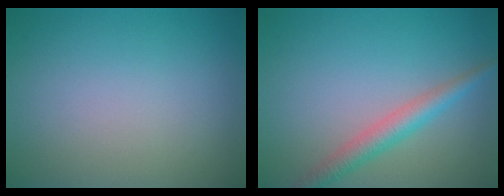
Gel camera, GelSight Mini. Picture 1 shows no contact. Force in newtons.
{"total": 2.9, "press": 2.9, "slide": 0.2}